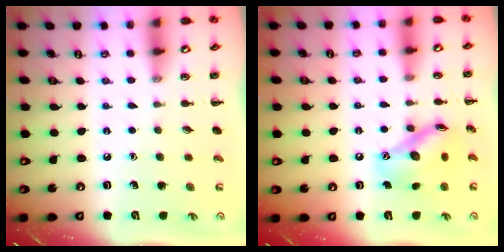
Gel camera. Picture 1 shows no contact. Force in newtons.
{"total": 14.3, "press": 14.1, "slide": 2.2}